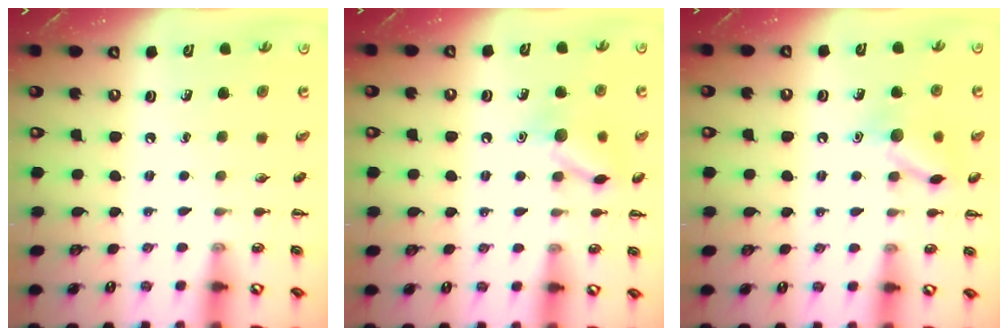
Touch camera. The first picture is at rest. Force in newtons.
{"total": 11.2, "press": 11.2, "slide": 0.6}
{"total": 11.2, "press": 11.2, "slide": 0.6}